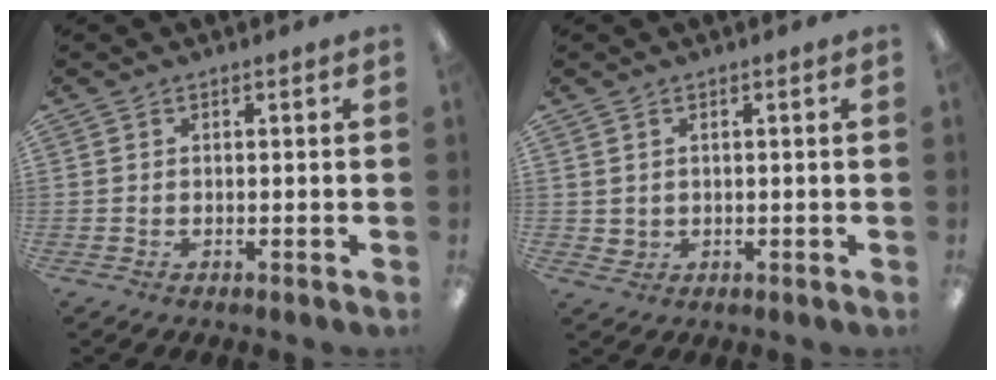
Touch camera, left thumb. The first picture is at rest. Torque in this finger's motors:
{"motor_torque": [-0.32, 0.15, 0.23, -0.34, 0.00]}